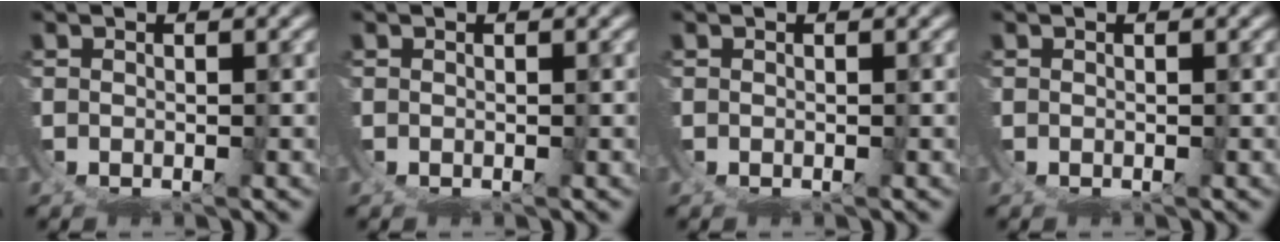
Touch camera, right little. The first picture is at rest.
{"total": 0.0}
{"total": 0.0}
{"total": 0.0}